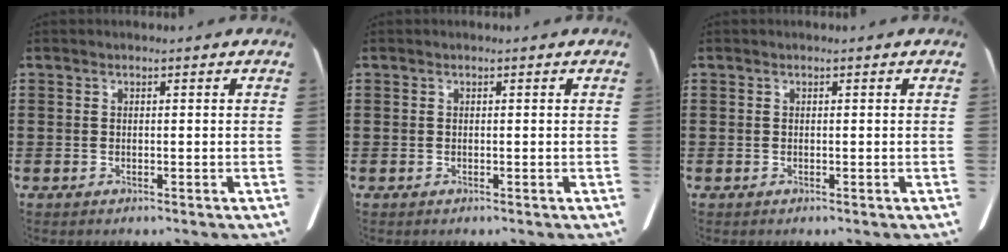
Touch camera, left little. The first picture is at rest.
{"total": 0.0}
{"total": 0.0}